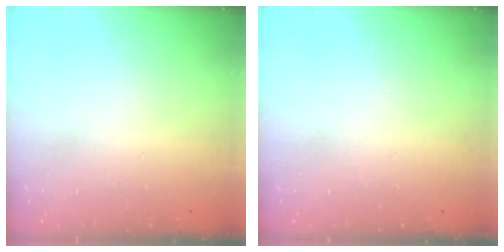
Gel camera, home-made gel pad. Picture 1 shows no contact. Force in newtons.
{"total": 0.0}